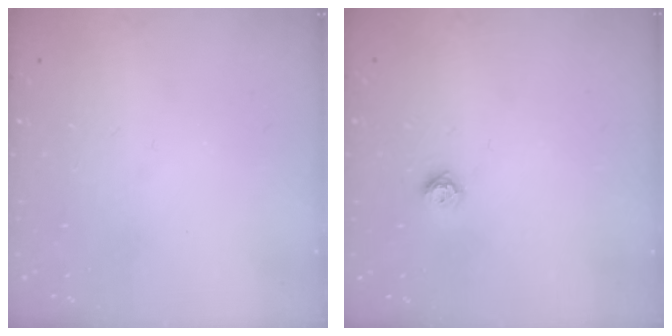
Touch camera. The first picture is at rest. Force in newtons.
{"total": 5.8, "press": 5.8, "slide": 0.7}